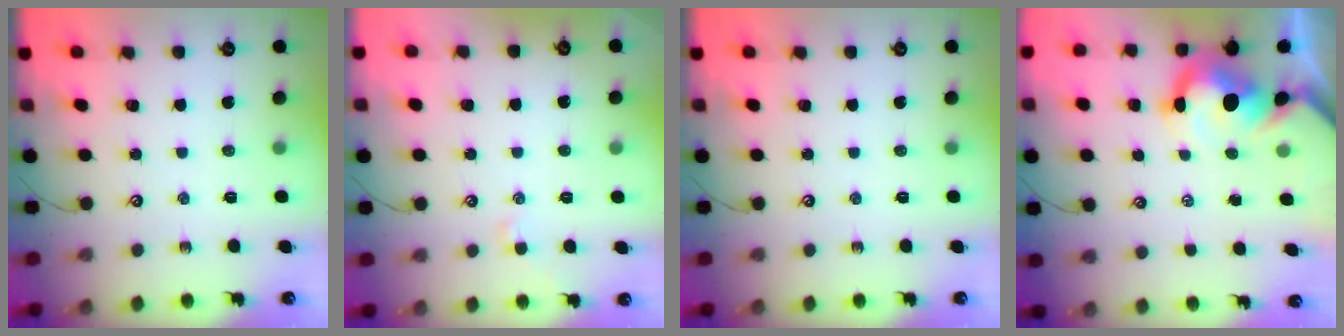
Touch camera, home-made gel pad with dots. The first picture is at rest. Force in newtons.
{"total": 0.6, "press": 0.3, "slide": 0.5}
{"total": 0.0}
{"total": 9.8, "press": 9.7, "slide": 1.4}